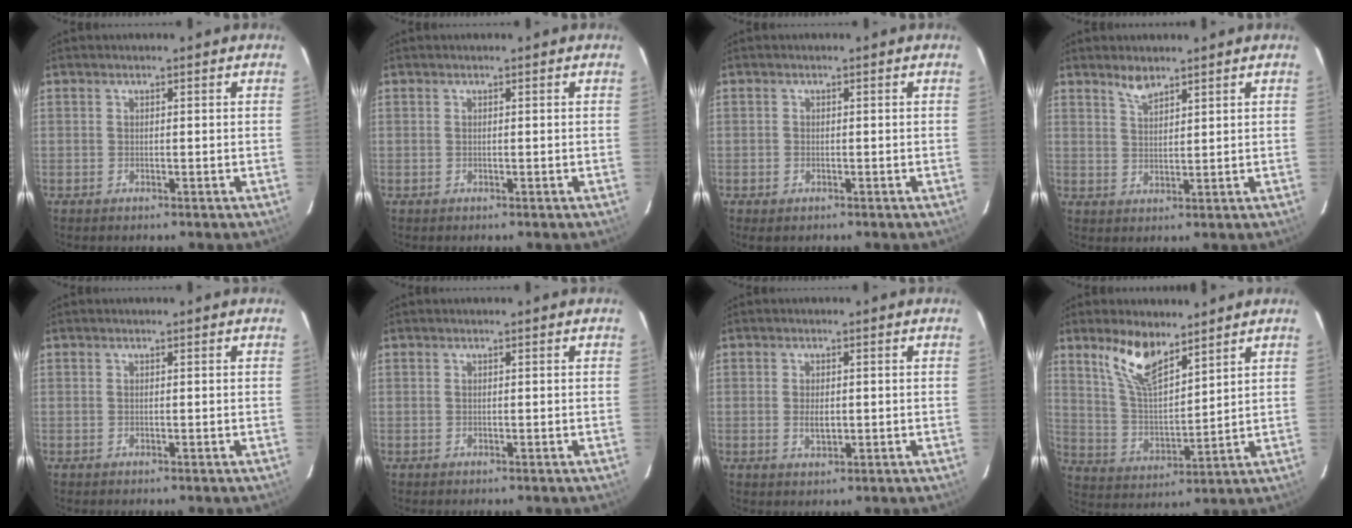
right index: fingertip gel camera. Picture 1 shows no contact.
{"total": 0.0}
{"total": 1.4, "force": [-0.8, 1.0, 0.5], "torque": [-0.009, -0.001, -0.013]}
{"total": 3.2, "force": [2.7, 0.9, 1.5], "torque": [-0.026, 0.003, 0.051]}
{"total": 0.0}
{"total": 0.0}
{"total": 2.7, "force": [-0.3, 1.5, 2.3], "torque": [-0.040, -0.004, -0.003]}
{"total": 10.6, "force": [7.5, 3.7, 6.6], "torque": [-0.126, 0.005, 0.151]}